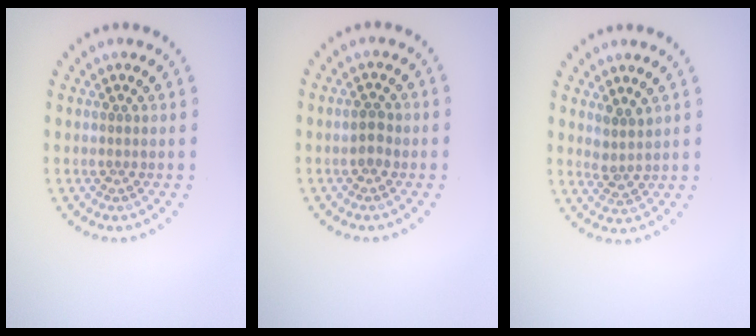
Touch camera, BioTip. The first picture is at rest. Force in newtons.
{"total": 1.6, "press": 1.5, "slide": 0.2}
{"total": 1.9, "press": 1.5, "slide": 1.2}